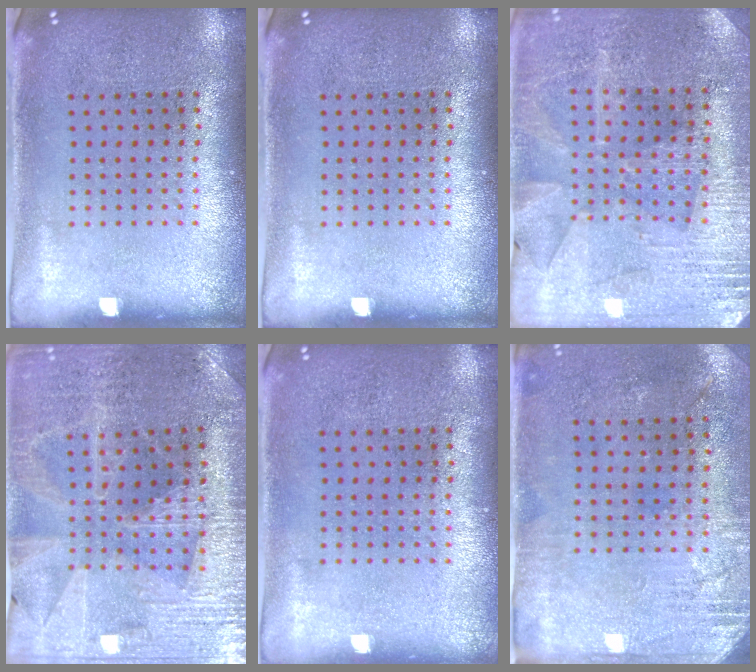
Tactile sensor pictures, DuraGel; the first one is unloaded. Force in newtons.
{"total": 0.0}
{"total": 2.9, "press": 2.8, "slide": 0.5}
{"total": 2.9, "press": 2.9, "slide": 0.6}
{"total": 0.0}
{"total": 2.7, "press": 2.3, "slide": 1.4}